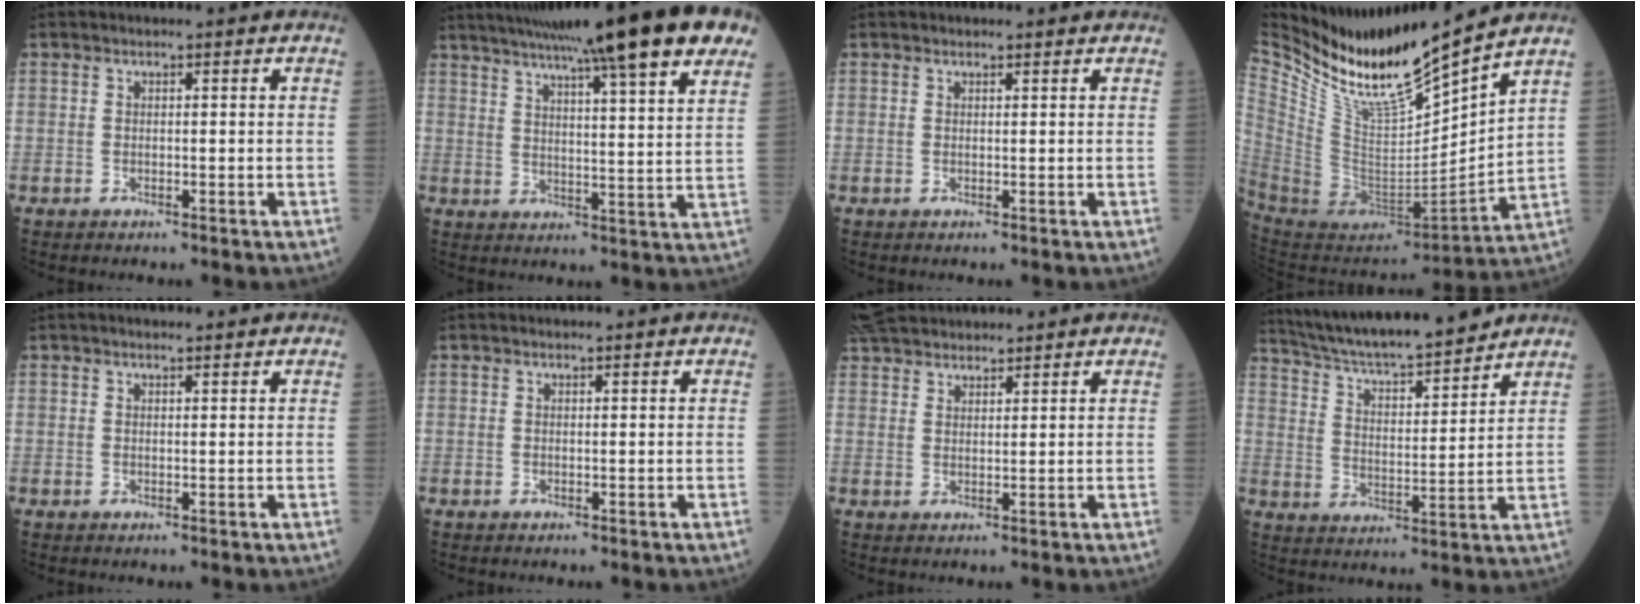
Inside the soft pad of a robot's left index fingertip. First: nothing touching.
{"total": 23.2, "force": [17.2, 0.9, 15.6], "torque": [-0.251, 0.013, 0.226]}
{"total": 1.8, "force": [1.7, 0.3, 0.6], "torque": [-0.007, 0.015, 0.019]}
{"total": 16.0, "force": [14.0, 0.6, 7.8], "torque": [-0.148, -0.029, 0.282]}
{"total": 3.5, "force": [3.0, 0.3, 1.7], "torque": [-0.021, 0.015, 0.039]}
{"total": 0.8, "force": [0.7, -0.1, 0.4], "torque": [-0.006, 0.005, 0.011]}
{"total": 9.3, "force": [8.5, 2.2, 3.1], "torque": [-0.056, 0.038, 0.146]}
{"total": 16.8, "force": [15.2, 1.4, 7.0], "torque": [-0.126, 0.006, 0.250]}